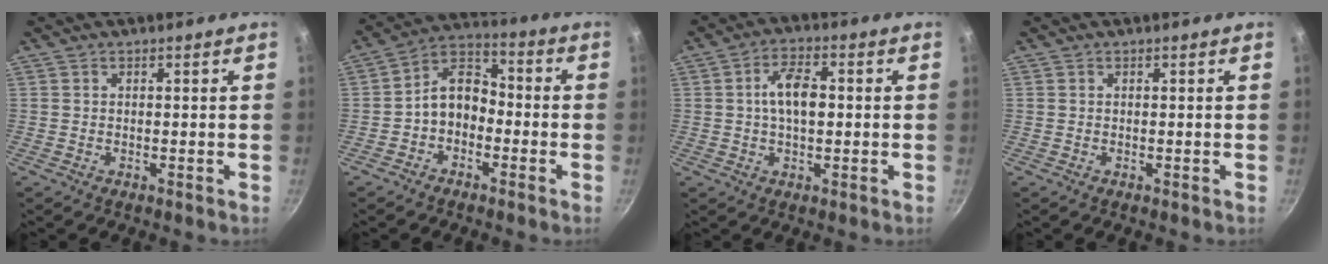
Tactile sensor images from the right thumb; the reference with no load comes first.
{"total": 8.2, "force": [-2.1, 6.1, 5.2], "torque": [-0.056, 0.046, -0.053]}
{"total": 7.3, "force": [0.5, 3.9, 6.2], "torque": [-0.094, 0.018, 0.004]}
{"total": 0.0}